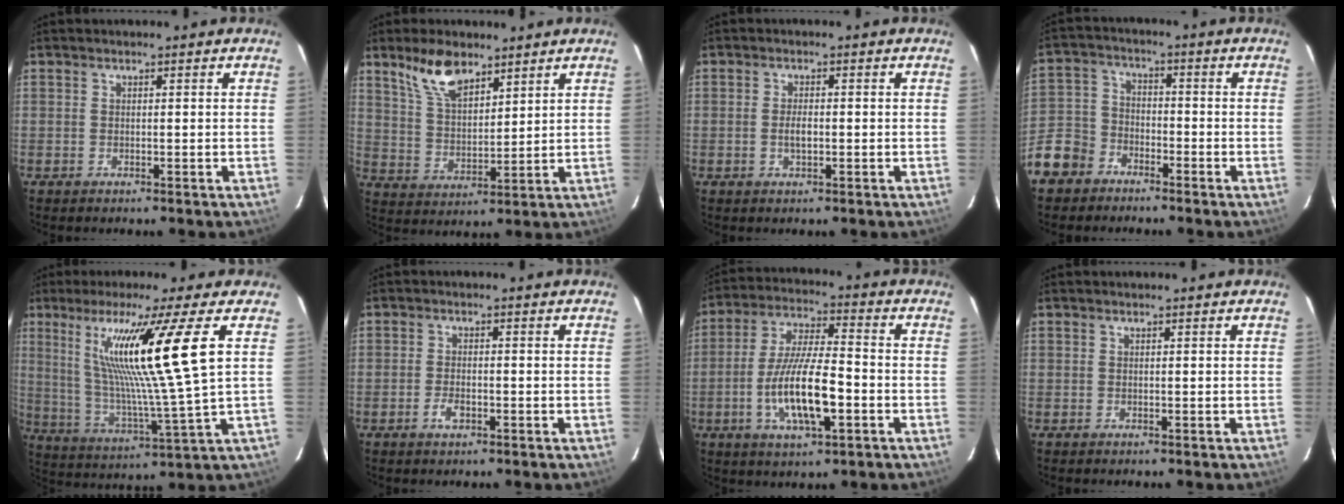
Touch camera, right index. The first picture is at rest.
{"total": 9.6, "force": [6.8, 4.1, 5.4], "torque": [-0.100, 0.010, 0.138]}
{"total": 2.2, "force": [-0.4, 1.0, 1.9], "torque": [-0.036, 0.002, -0.006]}
{"total": 11.2, "force": [-6.9, 8.2, 3.4], "torque": [-0.104, 0.022, -0.129]}
{"total": 17.1, "force": [6.3, -2.3, 15.8], "torque": [-0.268, -0.011, 0.126]}
{"total": 2.7, "force": [-1.3, 1.3, 1.9], "torque": [-0.040, 0.001, -0.024]}
{"total": 13.5, "force": [-4.1, 3.4, 12.4], "torque": [-0.247, -0.006, -0.071]}
{"total": 0.0}